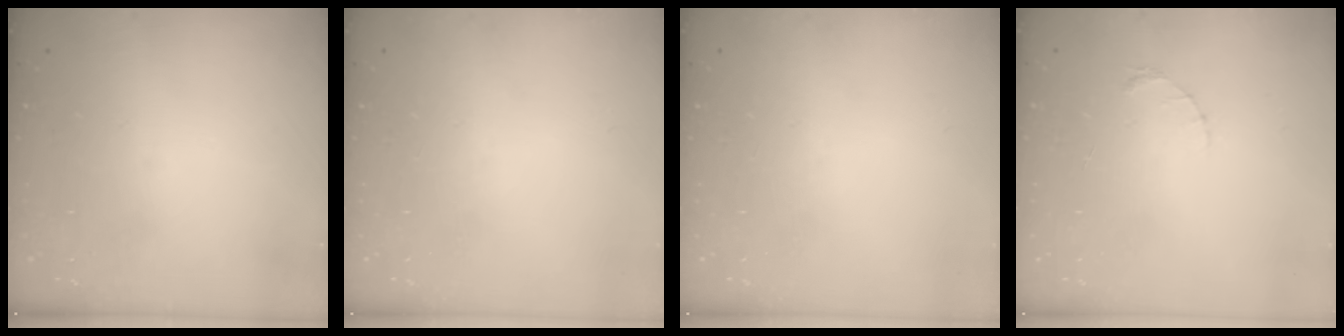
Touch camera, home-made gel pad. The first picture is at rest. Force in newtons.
{"total": 0.0}
{"total": 0.0}
{"total": 1.6, "press": 1.5, "slide": 0.3}